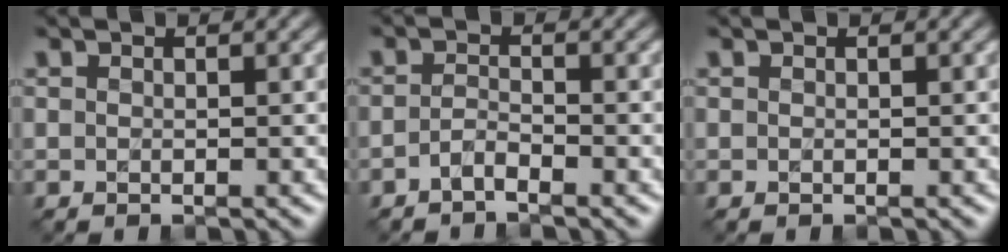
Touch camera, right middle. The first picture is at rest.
{"total": 1.4, "force": [-1.1, 0.3, 0.8], "torque": [-0.019, 0.002, -0.024]}
{"total": 0.0}